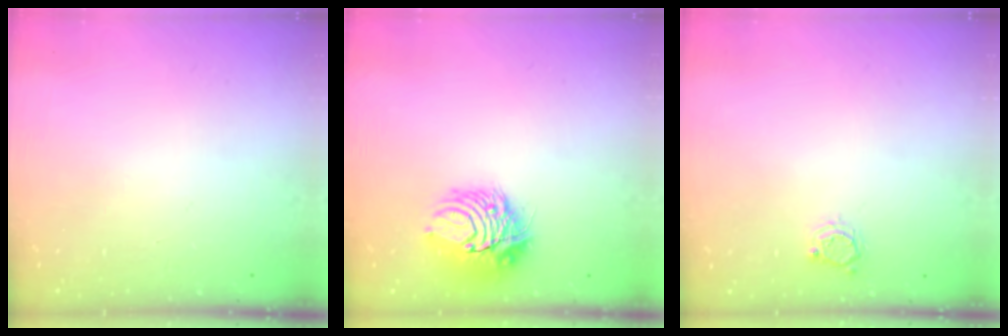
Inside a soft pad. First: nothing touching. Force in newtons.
{"total": 10.0, "press": 10.0, "slide": 0.2}
{"total": 4.8, "press": 4.8, "slide": 0.4}